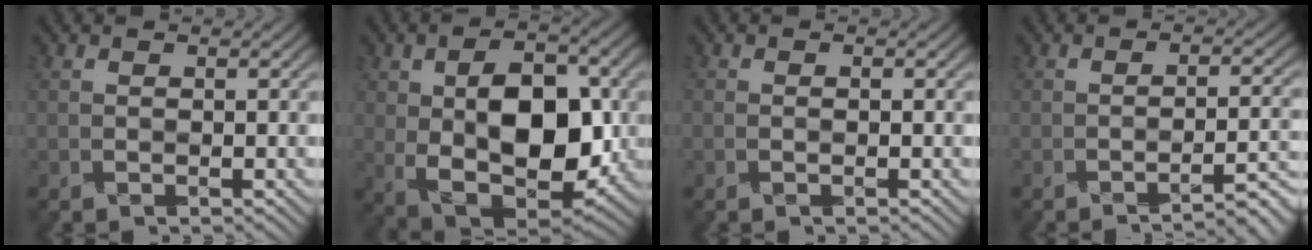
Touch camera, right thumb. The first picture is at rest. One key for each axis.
{"total": 13.2, "fx": -0.7, "fy": 7.8, "fz": 10.6, "tx": -0.181, "ty": -0.010, "tz": -0.006}
{"total": 0.7, "fx": -0.5, "fy": 0.2, "fz": 0.4, "tx": -0.007, "ty": 0.001, "tz": -0.009}
{"total": 3.9, "fx": -2.5, "fy": 0.5, "fz": 2.9, "tx": -0.036, "ty": 0.009, "tz": -0.047}